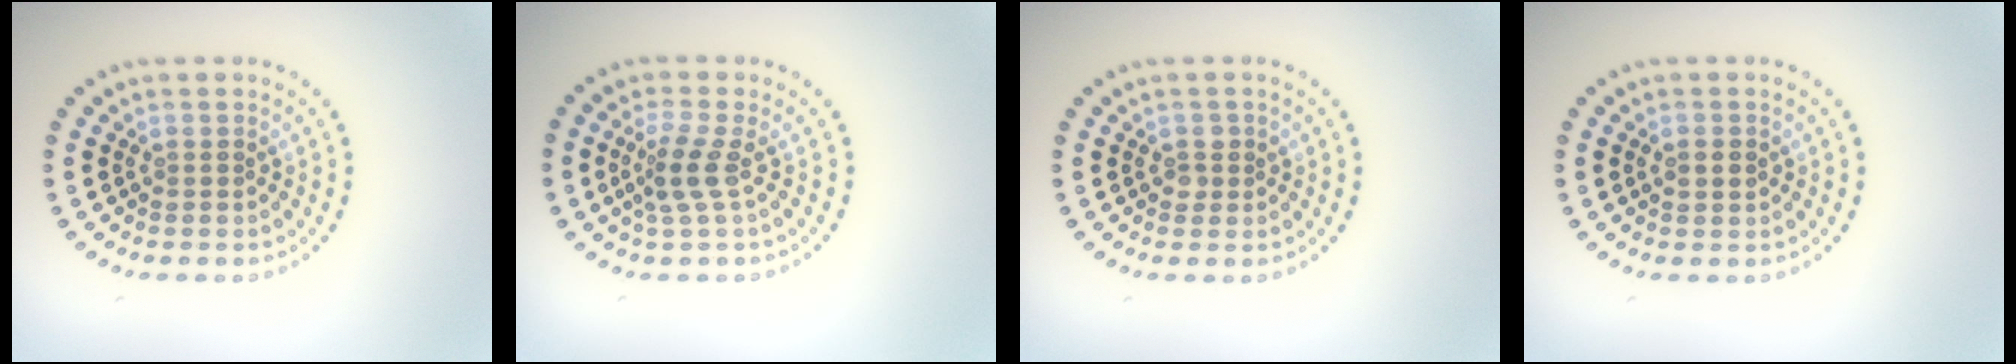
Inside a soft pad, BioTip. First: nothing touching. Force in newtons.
{"total": 2.3, "press": 1.7, "slide": 1.6}
{"total": 0.9, "press": 0.9, "slide": 0.2}
{"total": 1.7, "press": 1.7, "slide": 0.1}